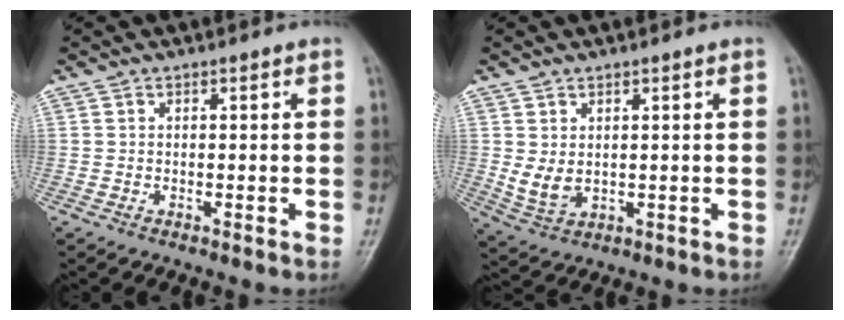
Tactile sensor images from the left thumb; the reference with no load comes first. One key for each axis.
{"total": 4.2, "fx": 0.7, "fy": 2.8, "fz": 3.0, "tx": -0.051, "ty": -0.010, "tz": 0.027}